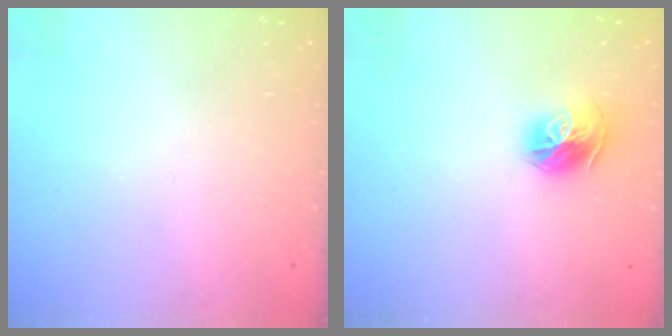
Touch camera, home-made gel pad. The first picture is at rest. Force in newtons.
{"total": 11.3, "press": 11.2, "slide": 1.2}